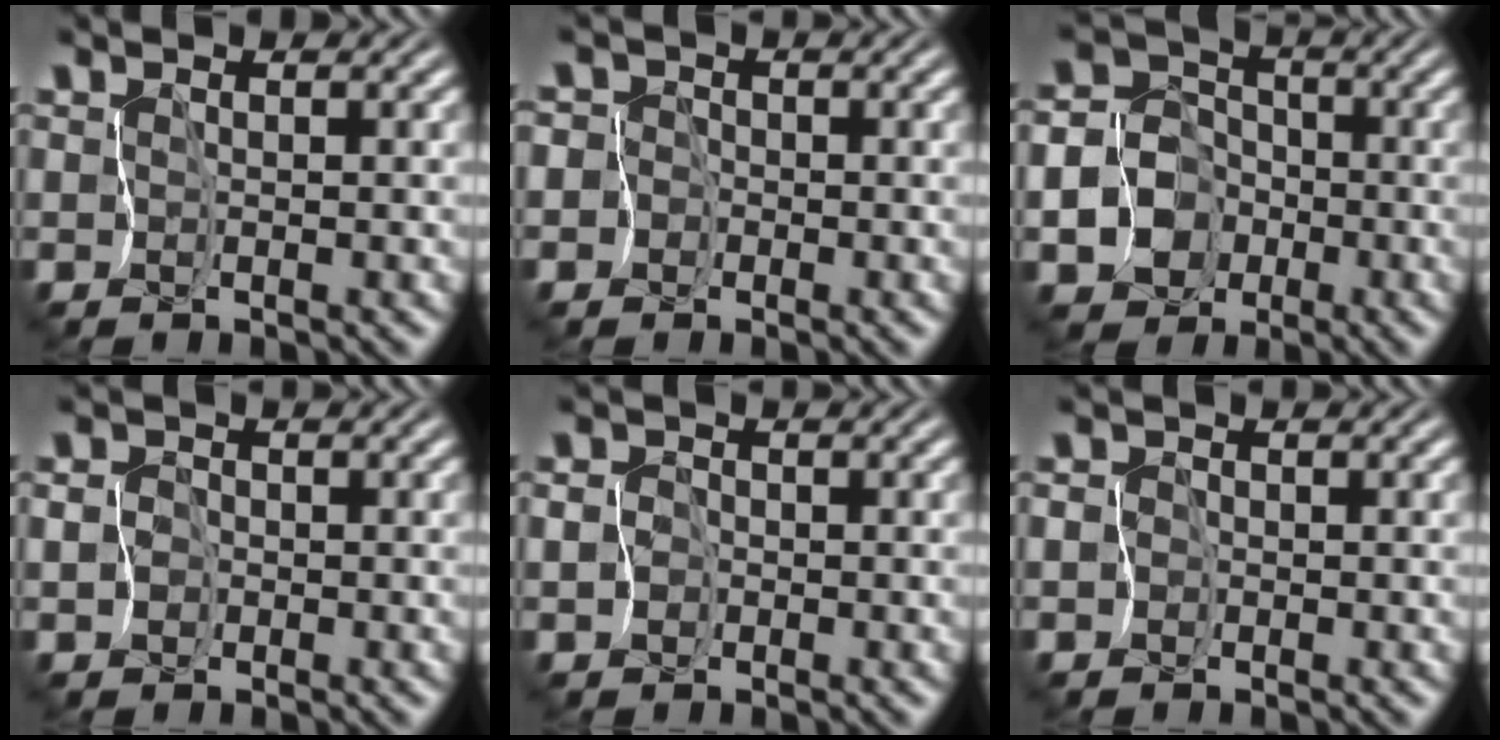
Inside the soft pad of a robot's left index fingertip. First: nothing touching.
{"total": 5.3, "force": [-2.3, 4.7, 0.7], "torque": [-0.011, 0.010, -0.070]}
{"total": 9.8, "force": [-3.6, 8.7, 2.7], "torque": [-0.064, -0.016, -0.087]}
{"total": 2.3, "force": [-0.9, 2.1, 0.5], "torque": [0.009, 0.006, -0.032]}
{"total": 2.4, "force": [-0.9, 2.1, 0.5], "torque": [0.011, 0.007, -0.034]}
{"total": 2.5, "force": [-1.0, 2.3, 0.4], "torque": [0.010, 0.009, -0.039]}